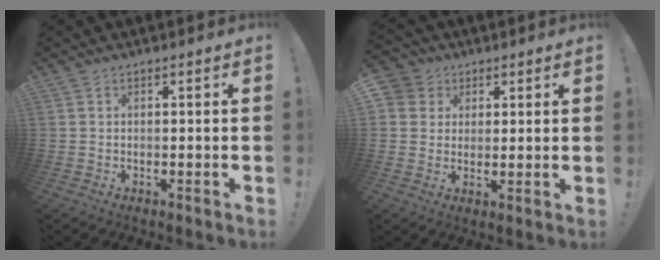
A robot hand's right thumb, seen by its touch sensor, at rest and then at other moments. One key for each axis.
{"total": 5.5, "fx": 2.2, "fy": 5.0, "fz": 1.1, "tx": -0.013, "ty": -0.013, "tz": 0.044}